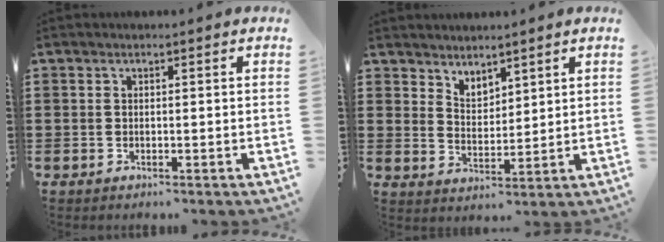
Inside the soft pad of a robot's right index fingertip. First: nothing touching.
{"total": 3.3, "force": [3.1, 0.9, -0.3], "torque": [-0.005, -0.006, 0.060]}